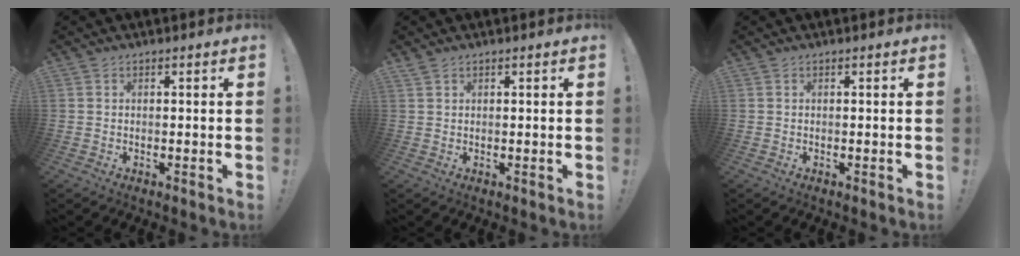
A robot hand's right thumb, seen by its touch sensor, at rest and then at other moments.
{"total": 0.9, "force": [0.7, 0.1, 0.4], "torque": [-0.003, -0.003, 0.013]}
{"total": 0.0}